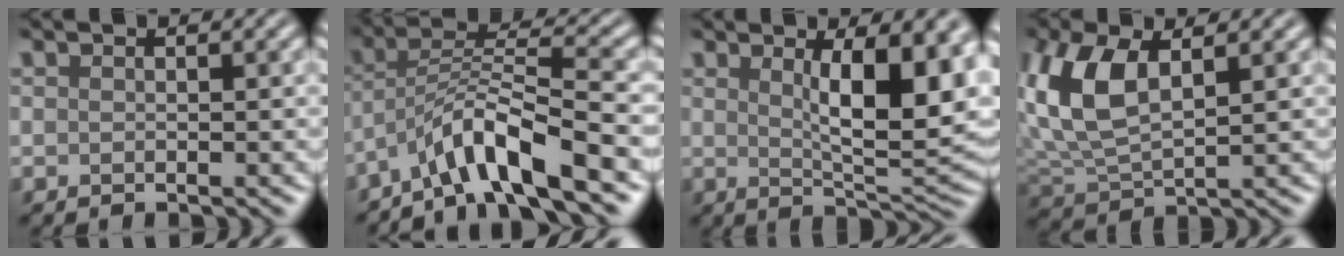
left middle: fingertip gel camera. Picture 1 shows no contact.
{"total": 7.2, "force": [-4.8, 1.1, 5.2], "torque": [-0.083, 0.019, -0.087]}
{"total": 9.2, "force": [2.1, 2.5, 8.5], "torque": [-0.115, -0.001, 0.044]}
{"total": 6.8, "force": [2.1, 3.3, 5.6], "torque": [-0.137, 0.011, 0.046]}